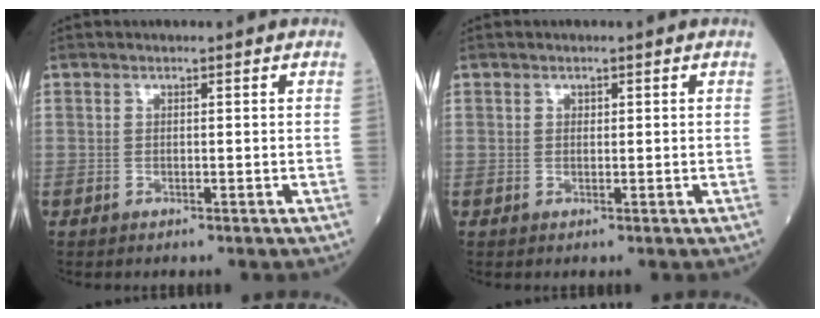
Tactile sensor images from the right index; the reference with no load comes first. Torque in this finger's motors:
{"motor_torque": [-0.13, 0.05, -0.04, -0.01]}